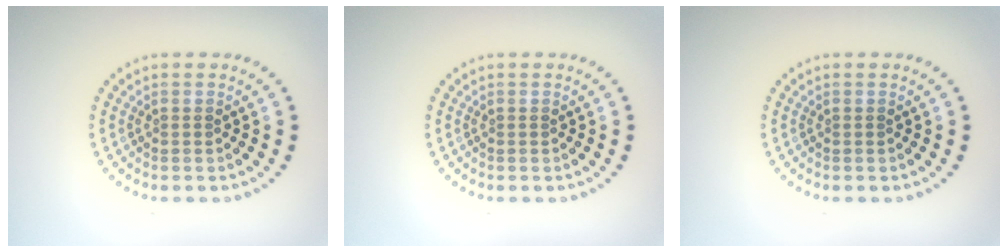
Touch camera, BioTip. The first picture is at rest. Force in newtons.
{"total": 0.0}
{"total": 0.0}